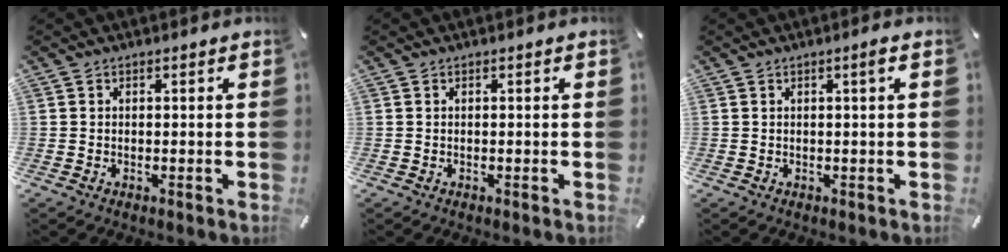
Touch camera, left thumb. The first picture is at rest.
{"total": 0.0}
{"total": 1.7, "force": [0.5, 0.0, 1.6], "torque": [-0.032, 0.001, 0.007]}